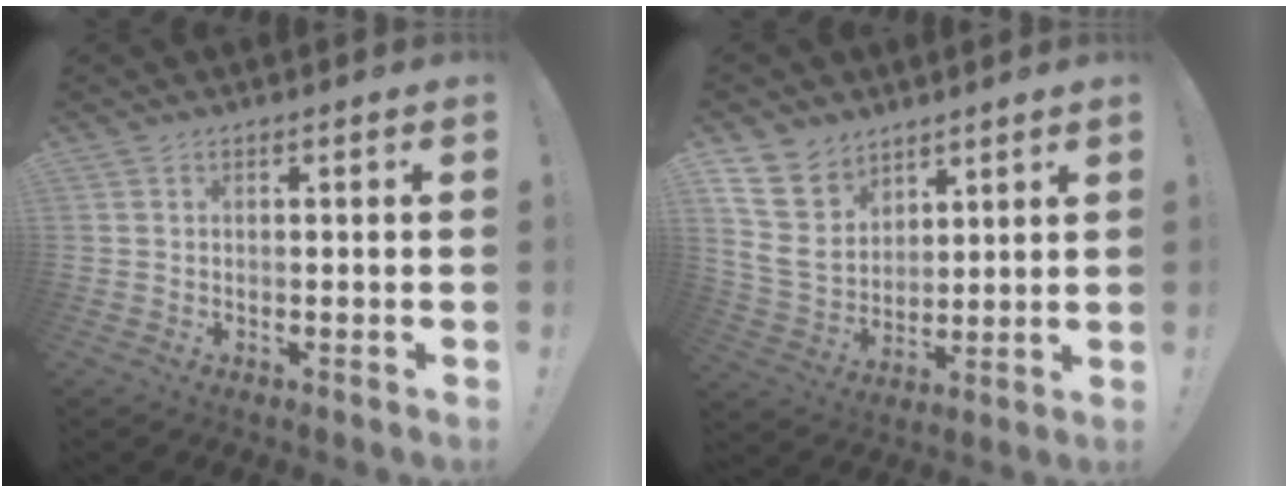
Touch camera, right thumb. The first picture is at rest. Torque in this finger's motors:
{"motor_torque": [0.28, 0.42, 0.79, -0.16, 0.33]}